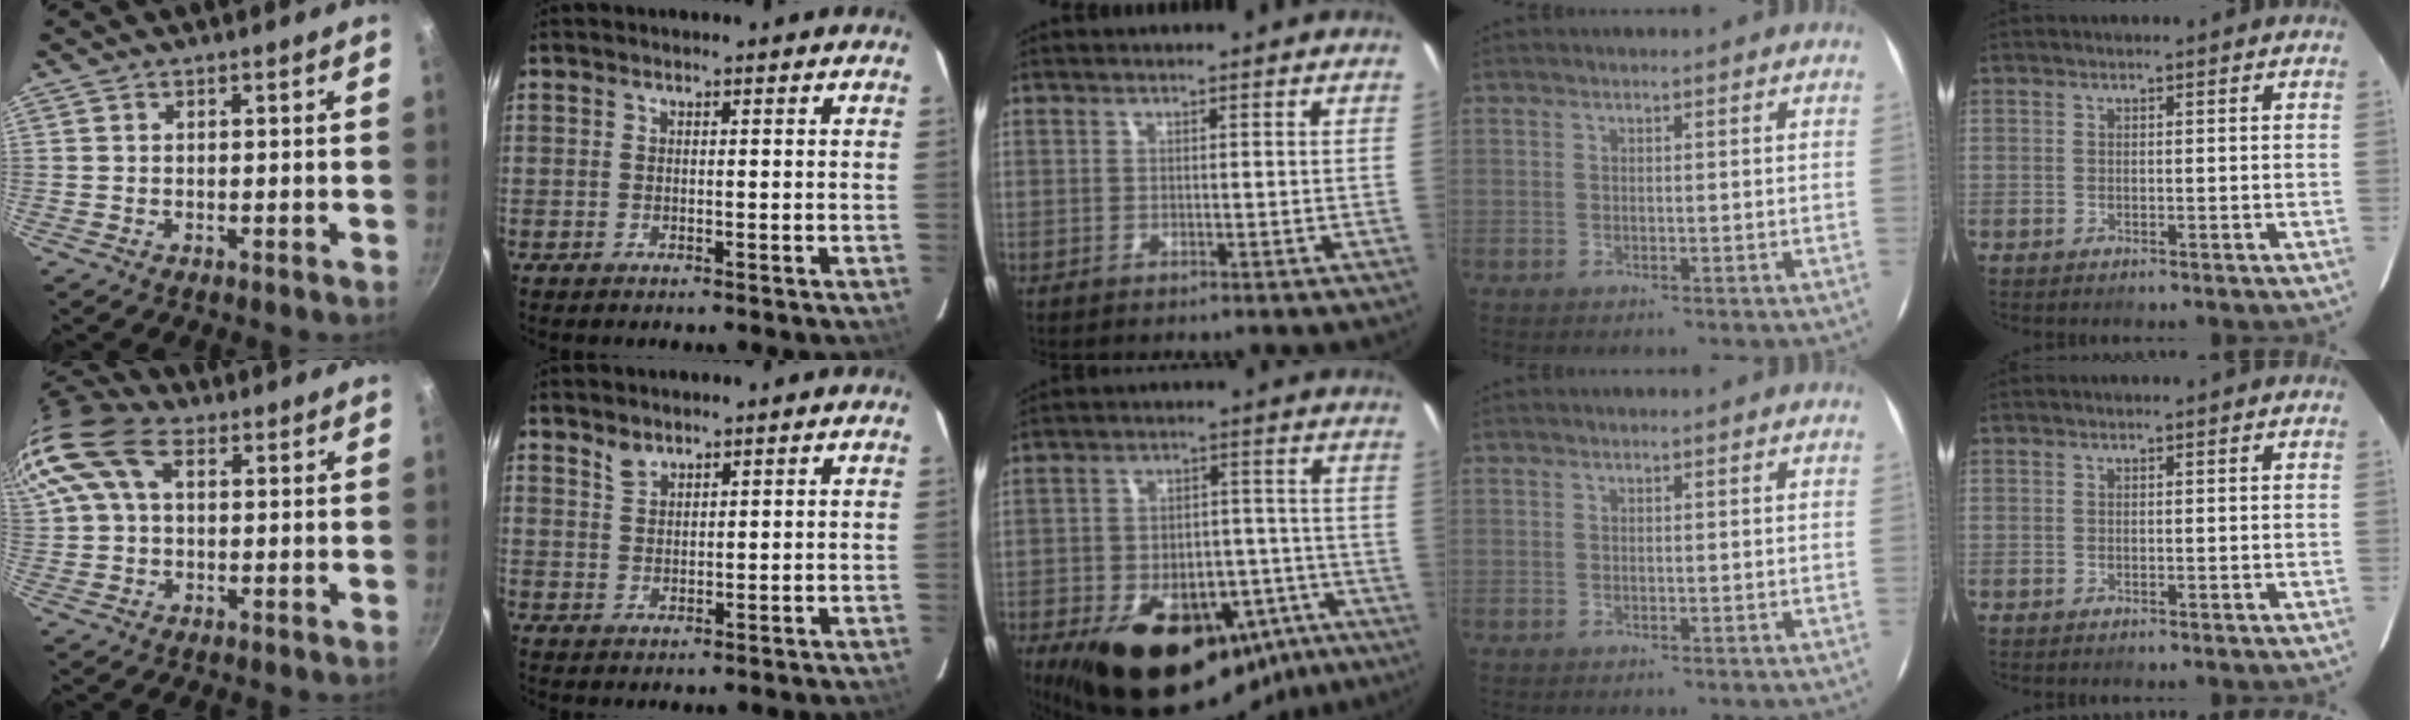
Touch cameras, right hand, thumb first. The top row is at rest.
{"thumb": {"total": 15.0, "force": [5.1, 9.3, 10.6], "torque": [-0.221, 0.031, 0.085]}, "index": {"total": 2.3, "force": [1.9, 0.9, 0.7], "torque": [-0.010, 0.002, 0.037]}, "middle": {"total": 27.9, "force": [-15.0, 15.9, 17.2], "torque": [-0.302, -0.002, -0.180]}}